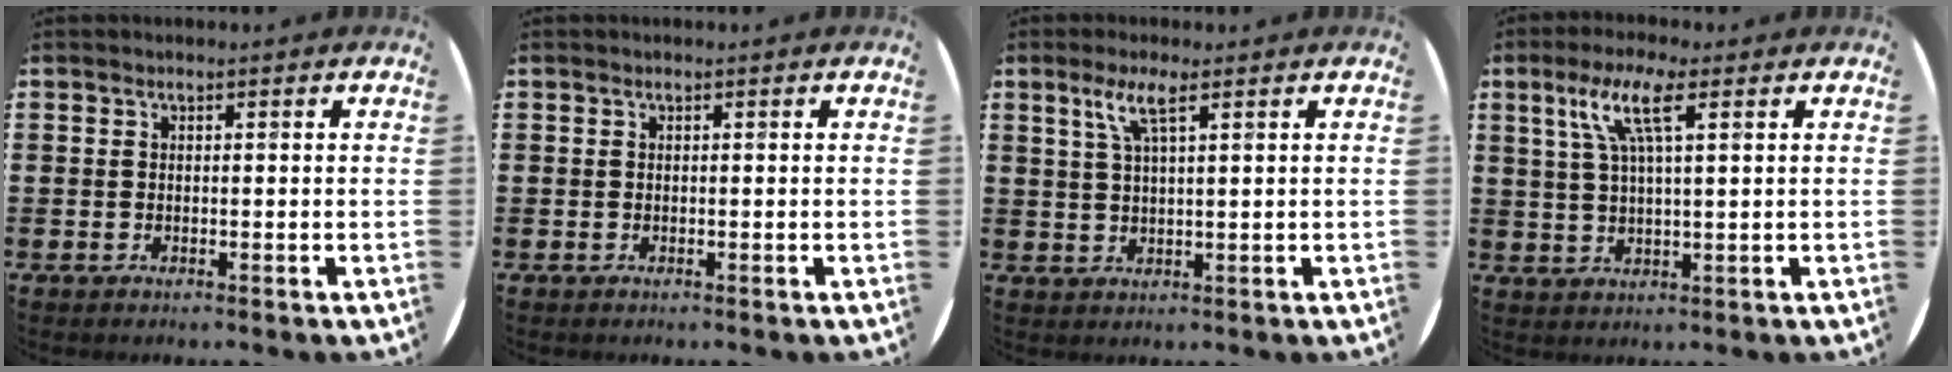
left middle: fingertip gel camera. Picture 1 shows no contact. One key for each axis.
{"total": 0.0}
{"total": 3.9, "fx": 2.3, "fy": 0.4, "fz": 3.1, "tx": -0.067, "ty": 0.005, "tz": 0.037}
{"total": 6.6, "fx": 3.2, "fy": 1.3, "fz": 5.6, "tx": -0.119, "ty": 0.011, "tz": 0.052}